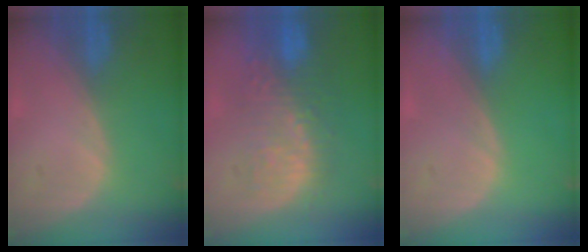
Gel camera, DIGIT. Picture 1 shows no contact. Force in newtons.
{"total": 10.4, "press": 9.5, "slide": 4.2}
{"total": 0.0}